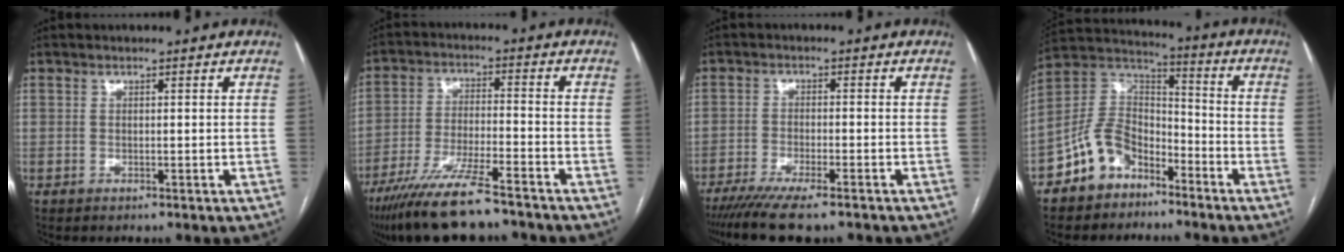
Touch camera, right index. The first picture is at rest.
{"total": 13.2, "force": [-10.3, 1.7, 8.0], "torque": [-0.148, -0.032, -0.178]}
{"total": 10.0, "force": [-8.0, 1.4, 5.9], "torque": [-0.087, -0.020, -0.125]}
{"total": 10.4, "force": [-6.6, 6.6, 4.7], "torque": [-0.102, 0.034, -0.130]}